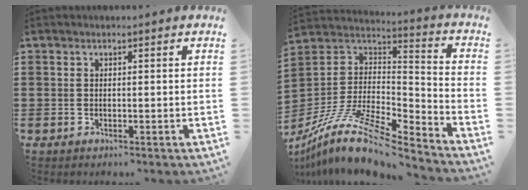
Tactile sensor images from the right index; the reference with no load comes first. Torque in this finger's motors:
{"motor_torque": [1.06, 1.08, 0.85, 0.21]}